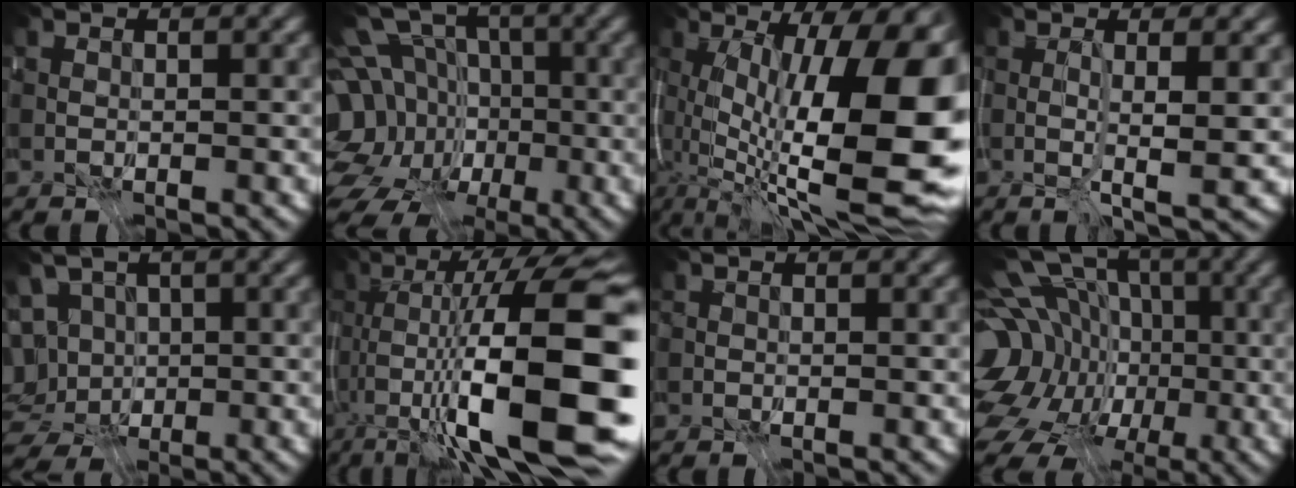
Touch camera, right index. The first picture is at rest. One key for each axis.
{"total": 14.4, "fx": -4.5, "fy": 11.9, "fz": 6.8, "tx": -0.154, "ty": -0.026, "tz": -0.080}
{"total": 17.0, "fx": -1.7, "fy": 3.4, "fz": 16.5, "tx": -0.200, "ty": -0.012, "tz": -0.028}
{"total": 2.5, "fx": 0.1, "fy": -1.6, "fz": 1.9, "tx": -0.011, "ty": -0.023, "tz": 0.012}
{"total": 8.8, "fx": -1.9, "fy": 6.6, "fz": 5.5, "tx": -0.094, "ty": -0.002, "tz": -0.045}
{"total": 14.3, "fx": -4.5, "fy": 0.5, "fz": 13.6, "tx": -0.178, "ty": 0.015, "tz": -0.072}
{"total": 0.7, "fx": -0.2, "fy": -0.5, "fz": -0.4, "tx": 0.008, "ty": -0.003, "tz": -0.005}
{"total": 14.1, "fx": -3.1, "fy": 11.1, "fz": 8.1, "tx": -0.142, "ty": 0.001, "tz": -0.056}